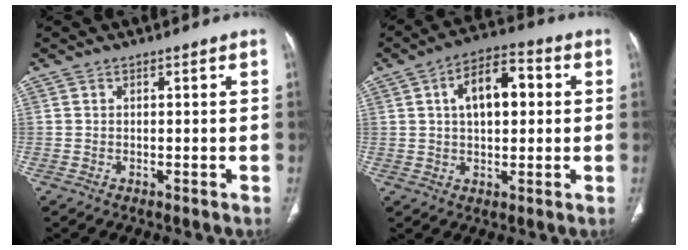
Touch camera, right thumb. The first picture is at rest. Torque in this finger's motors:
{"motor_torque": [-0.45, 0.93, -0.08, 0.19, 0.23]}